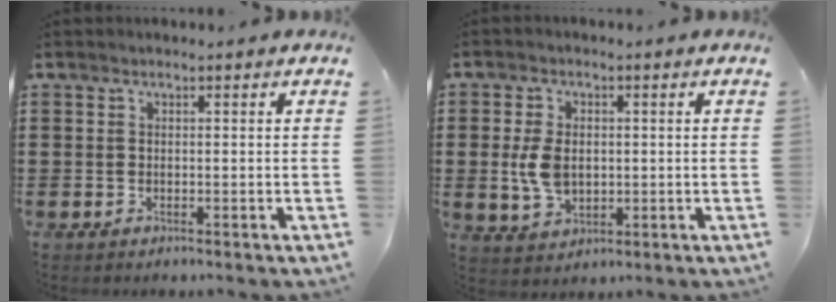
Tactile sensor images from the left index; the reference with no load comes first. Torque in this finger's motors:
{"motor_torque": [1.25, 0.48, 0.56, 0.15]}